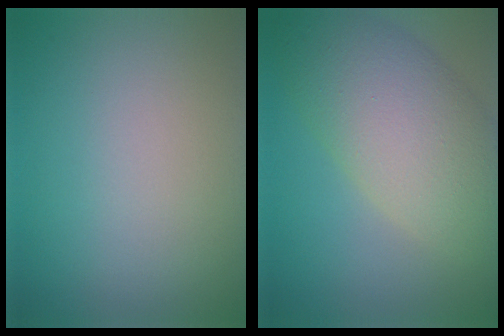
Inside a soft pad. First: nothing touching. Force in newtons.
{"total": 8.6, "press": 8.6, "slide": 0.8}